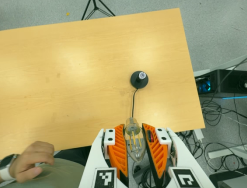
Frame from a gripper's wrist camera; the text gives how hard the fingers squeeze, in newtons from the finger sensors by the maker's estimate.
{"total": 21.9, "left": 23.6, "right": 20.2}